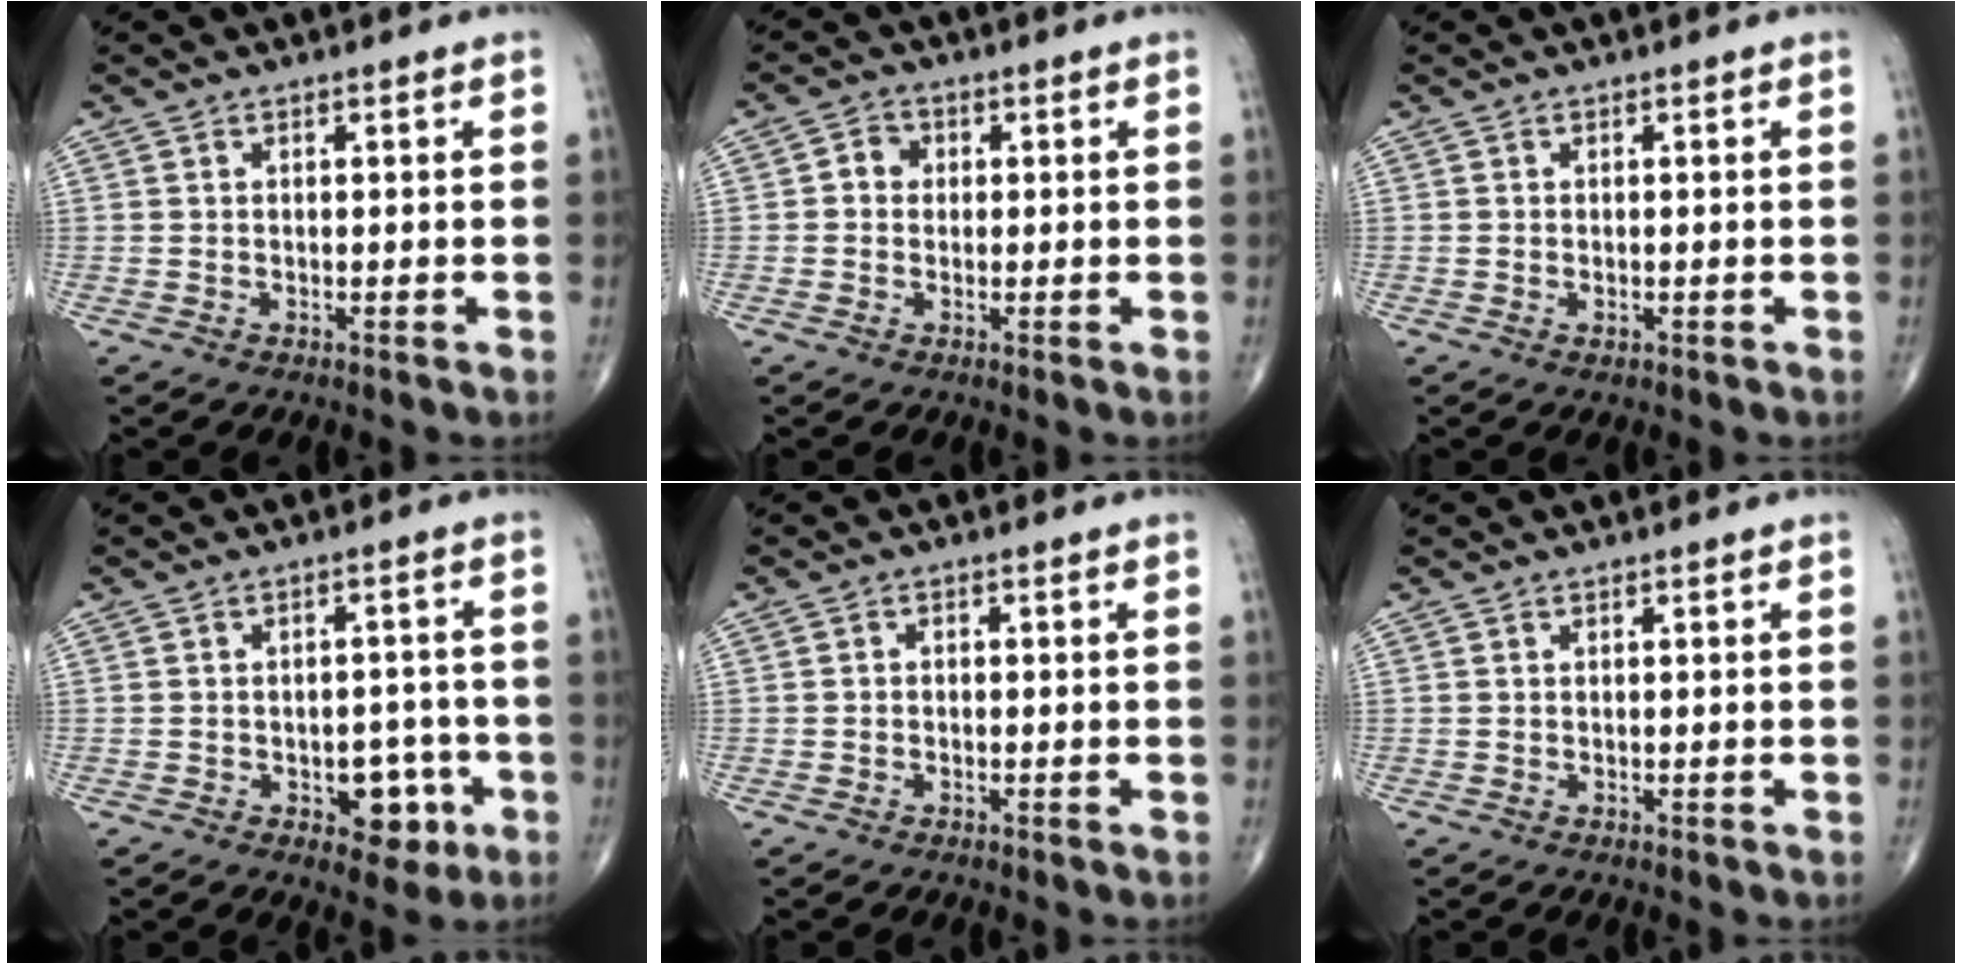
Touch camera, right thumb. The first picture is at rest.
{"total": 3.0, "force": [0.2, 2.7, 1.3], "torque": [-0.005, 0.009, -0.004]}
{"total": 0.8, "force": [-0.2, 0.5, 0.6], "torque": [-0.011, 0.001, -0.001]}
{"total": 7.5, "force": [-2.9, 4.7, 5.1], "torque": [-0.032, 0.021, -0.031]}
{"total": 0.7, "force": [-0.3, 0.5, 0.4], "torque": [-0.002, 0.002, -0.010]}
{"total": 0.0}